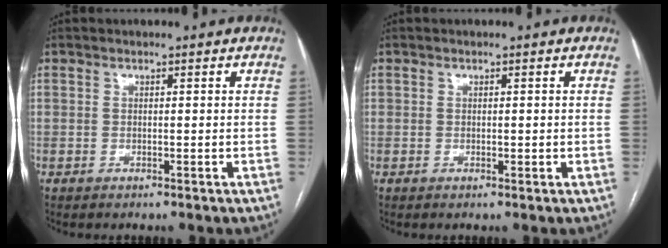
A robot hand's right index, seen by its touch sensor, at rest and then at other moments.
{"total": 1.0, "force": [0.0, 0.6, 0.7], "torque": [-0.011, 0.000, 0.002]}